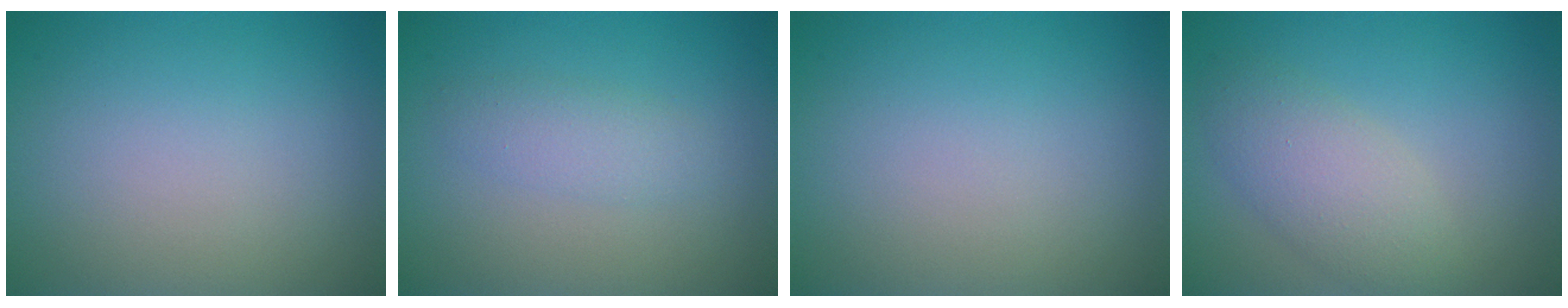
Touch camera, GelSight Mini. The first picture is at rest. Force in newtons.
{"total": 1.9, "press": 1.9, "slide": 0.0}
{"total": 0.0}
{"total": 3.8, "press": 3.8, "slide": 0.3}